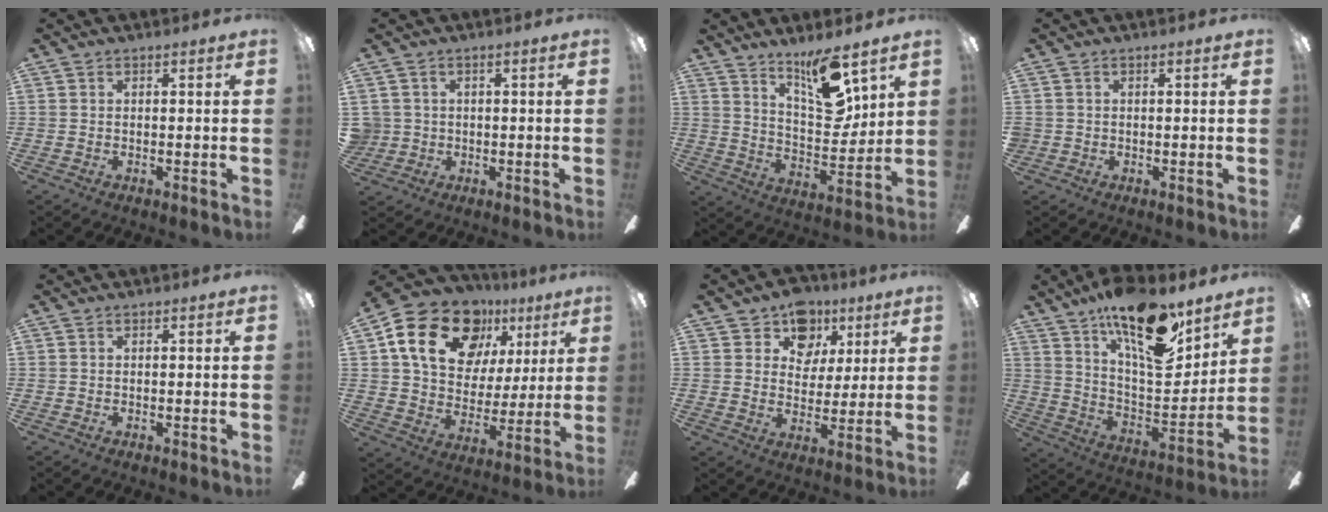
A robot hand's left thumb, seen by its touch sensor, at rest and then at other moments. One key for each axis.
{"total": 3.0, "fx": 0.5, "fy": 2.9, "fz": 0.2, "tx": -0.012, "ty": 0.007, "tz": 0.009}
{"total": 13.9, "fx": 9.8, "fy": 4.4, "fz": 8.8, "tx": -0.136, "ty": -0.061, "tz": 0.169}
{"total": 1.1, "fx": 0.1, "fy": 1.0, "fz": 0.1, "tx": -0.002, "ty": 0.005, "tz": -0.001}
{"total": 0.0}
{"total": 21.7, "fx": 11.1, "fy": 14.7, "fz": 11.5, "tx": -0.192, "ty": -0.036, "tz": 0.202}
{"total": 11.2, "fx": 6.7, "fy": 8.3, "fz": 3.4, "tx": -0.049, "ty": -0.036, "tz": 0.126}
{"total": 21.2, "fx": 14.5, "fy": 7.6, "fz": 13.4, "tx": -0.215, "ty": -0.095, "tz": 0.247}